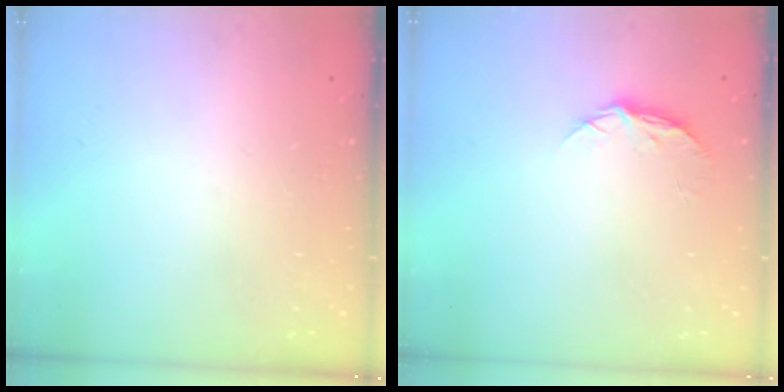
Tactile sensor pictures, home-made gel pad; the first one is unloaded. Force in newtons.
{"total": 6.7, "press": 6.7, "slide": 0.8}